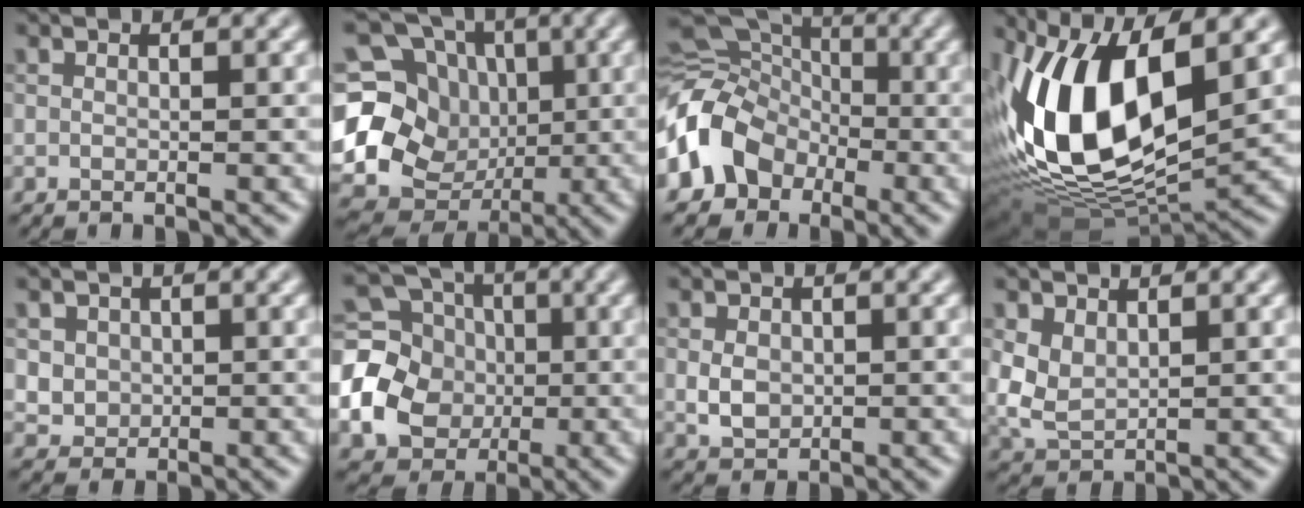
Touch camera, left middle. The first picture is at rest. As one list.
[{"total": 17.9, "force": [-0.4, 16.0, 7.9], "torque": [-0.194, 0.021, -0.016]}, {"total": 8.4, "force": [-2.6, 6.8, 4.2], "torque": [-0.069, -0.004, -0.064]}, {"total": 14.0, "force": [2.3, 6.9, 11.9], "torque": [-0.241, -0.004, 0.036]}, {"total": 2.7, "force": [0.8, 2.4, 1.0], "torque": [-0.023, -0.002, 0.028]}, {"total": 9.2, "force": [-1.2, 8.0, 4.4], "torque": [-0.096, -0.012, -0.040]}, {"total": 2.4, "force": [0.0, 1.9, 1.4], "torque": [-0.029, -0.002, 0.000]}, {"total": 3.4, "force": [0.9, 2.4, 2.3], "torque": [-0.063, -0.001, 0.021]}]